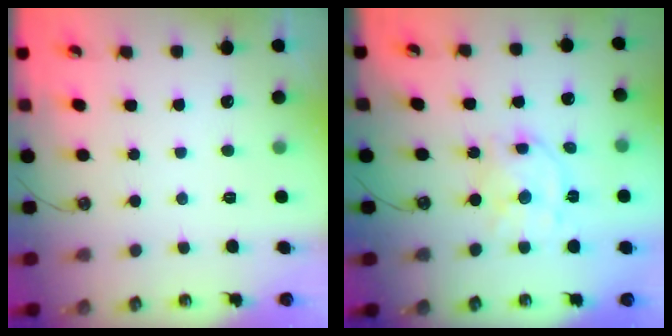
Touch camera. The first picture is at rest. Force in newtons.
{"total": 11.5, "press": 11.4, "slide": 1.0}